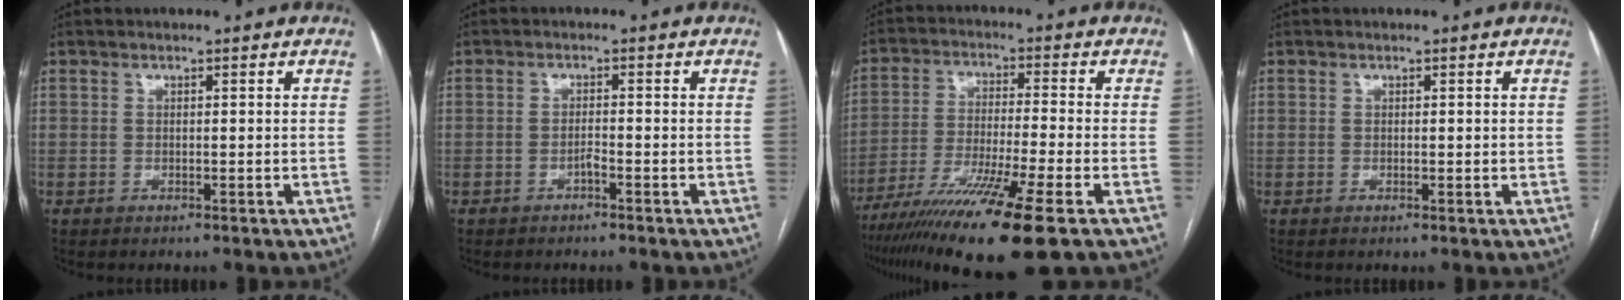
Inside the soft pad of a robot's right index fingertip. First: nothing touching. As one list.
[{"total": 1.2, "force": [-0.8, 0.1, 0.9], "torque": [-0.016, 0.002, -0.015]}, {"total": 15.9, "force": [-10.2, -0.6, 12.2], "torque": [-0.217, -0.046, -0.175]}, {"total": 0.8, "force": [0.1, 0.5, 0.6], "torque": [-0.007, 0.000, 0.002]}]